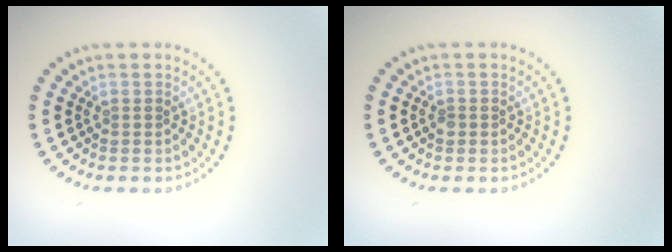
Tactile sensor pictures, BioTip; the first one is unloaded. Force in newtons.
{"total": 0.7, "press": 0.6, "slide": 0.2}